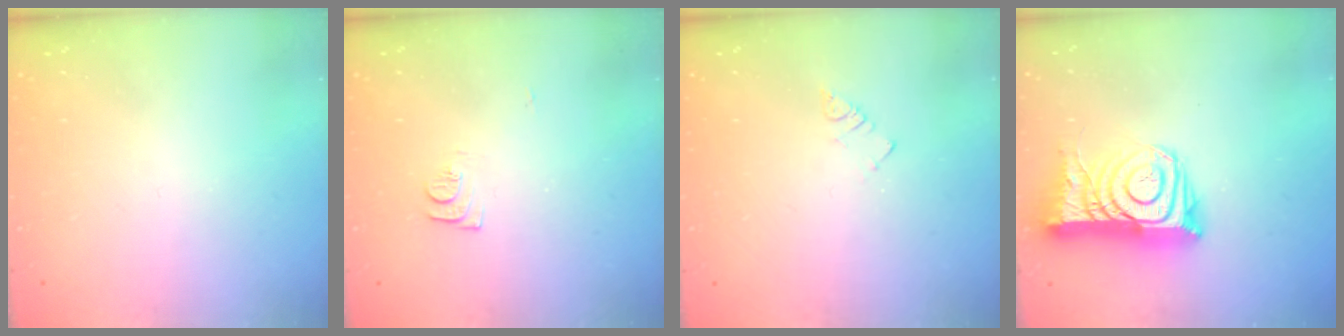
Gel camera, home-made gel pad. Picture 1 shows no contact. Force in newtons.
{"total": 7.0, "press": 7.0, "slide": 0.6}
{"total": 2.3, "press": 2.3, "slide": 0.4}
{"total": 16.4, "press": 16.3, "slide": 1.5}